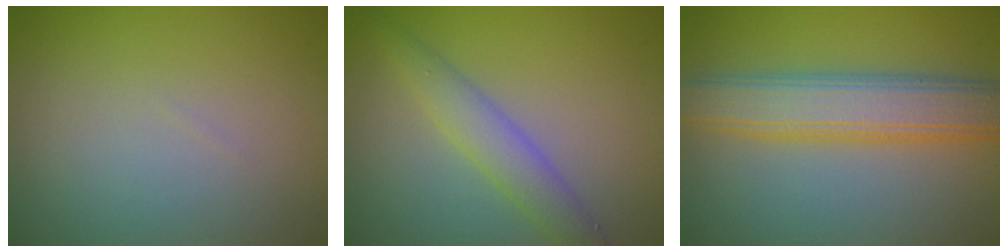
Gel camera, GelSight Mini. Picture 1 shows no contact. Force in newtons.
{"total": 3.1, "press": 3.1, "slide": 0.1}
{"total": 6.3, "press": 6.2, "slide": 0.3}